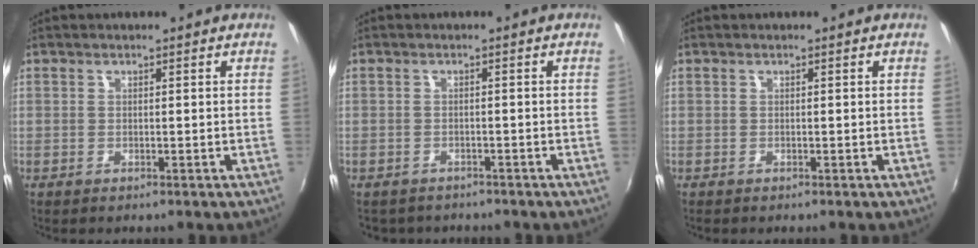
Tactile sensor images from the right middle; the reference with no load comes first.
{"total": 3.5, "force": [-3.0, 1.7, 0.7], "torque": [-0.021, -0.015, -0.043]}
{"total": 0.0}